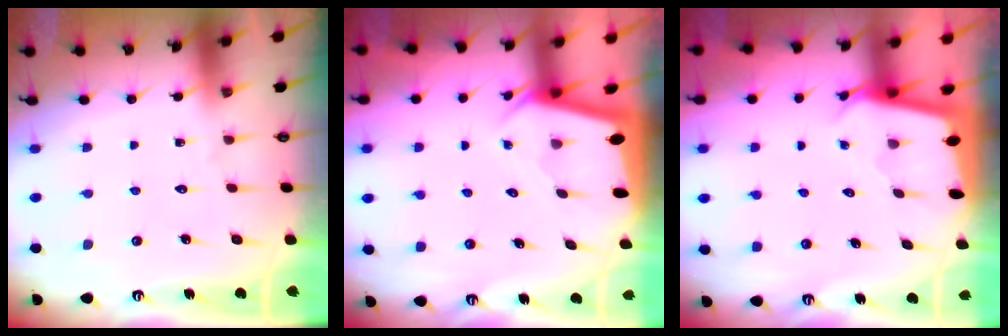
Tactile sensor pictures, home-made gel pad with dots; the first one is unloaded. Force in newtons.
{"total": 2.2, "press": 2.2, "slide": 0.2}
{"total": 2.4, "press": 2.4, "slide": 0.1}